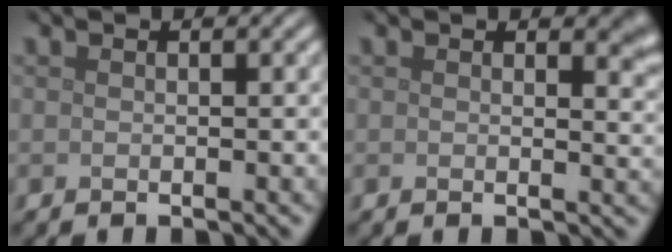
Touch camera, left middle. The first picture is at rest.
{"total": 1.7, "force": [1.0, 0.6, 1.2], "torque": [-0.011, -0.008, 0.017]}